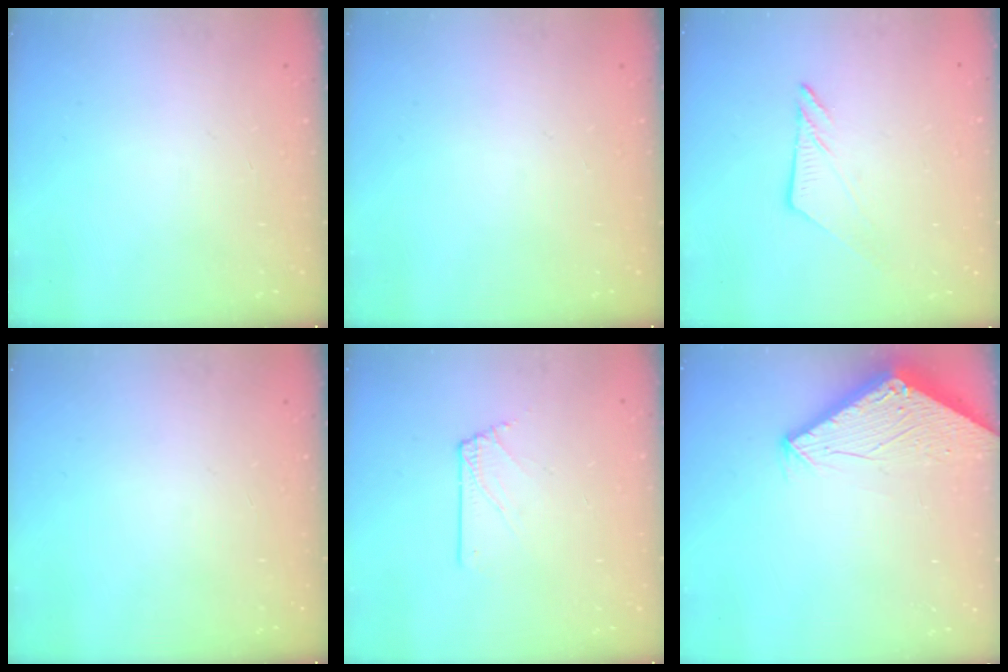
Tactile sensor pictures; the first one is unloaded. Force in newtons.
{"total": 0.0}
{"total": 7.6, "press": 7.6, "slide": 0.1}
{"total": 0.0}
{"total": 3.0, "press": 2.9, "slide": 0.5}
{"total": 2.9, "press": 2.9, "slide": 0.2}